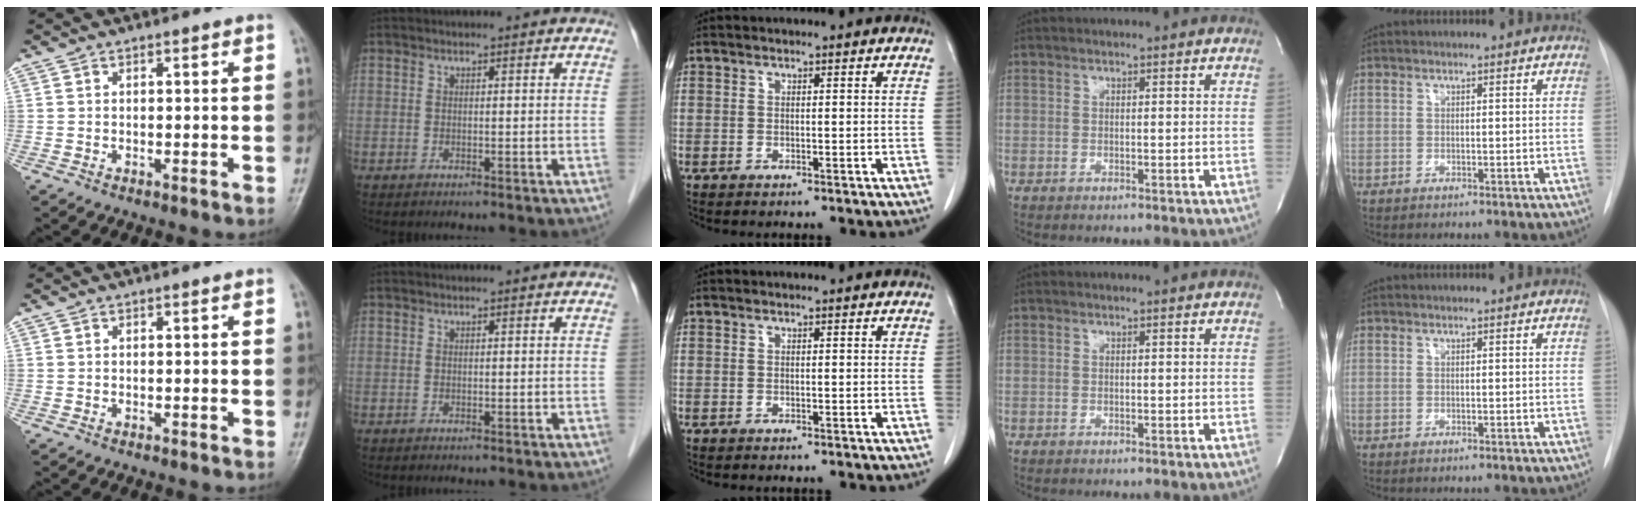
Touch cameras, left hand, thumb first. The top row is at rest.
{}